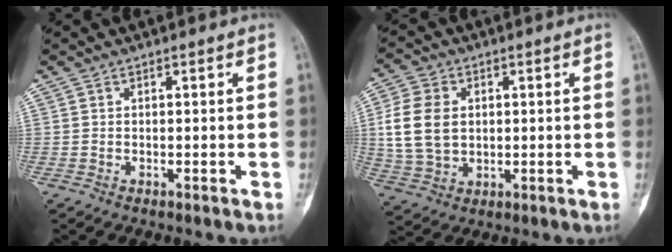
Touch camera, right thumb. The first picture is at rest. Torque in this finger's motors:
{"motor_torque": [1.12, 1.51, 1.23, 0.15, 0.33]}